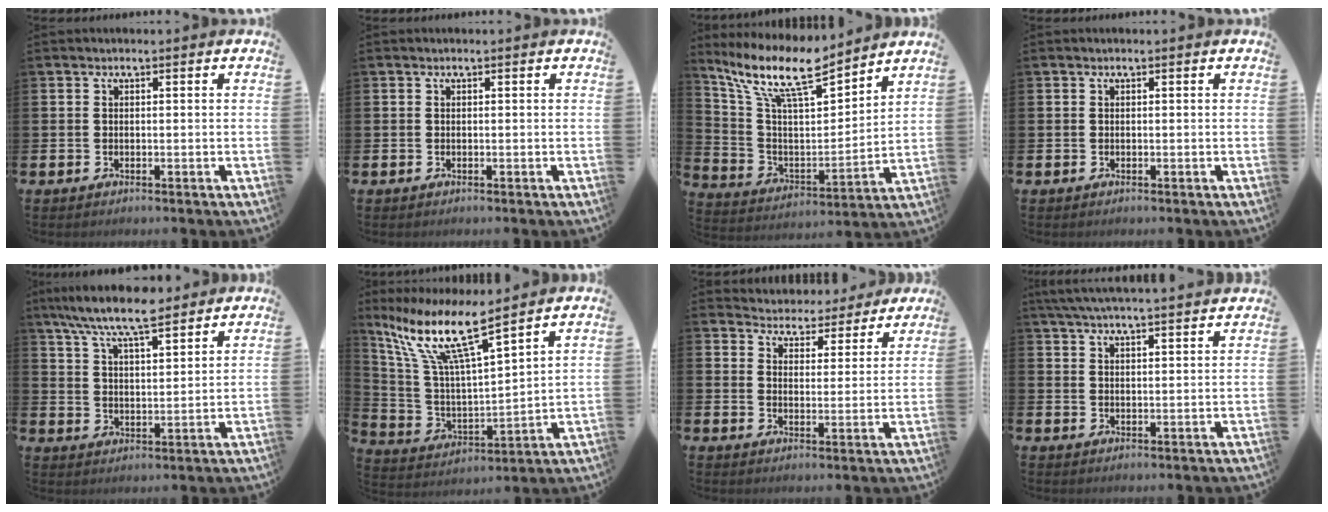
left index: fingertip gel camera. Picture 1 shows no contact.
{"total": 0.0}
{"total": 12.1, "force": [9.8, 2.9, 6.4], "torque": [-0.152, -0.056, 0.168]}
{"total": 0.0}
{"total": 8.4, "force": [7.6, 1.2, 3.3], "torque": [-0.082, -0.036, 0.135]}
{"total": 11.9, "force": [8.7, 1.9, 7.9], "torque": [-0.183, -0.046, 0.146]}
{"total": 4.7, "force": [4.5, 1.3, -0.3], "torque": [-0.019, -0.039, 0.077]}
{"total": 5.0, "force": [4.8, -0.4, 1.1], "torque": [-0.044, -0.019, 0.089]}